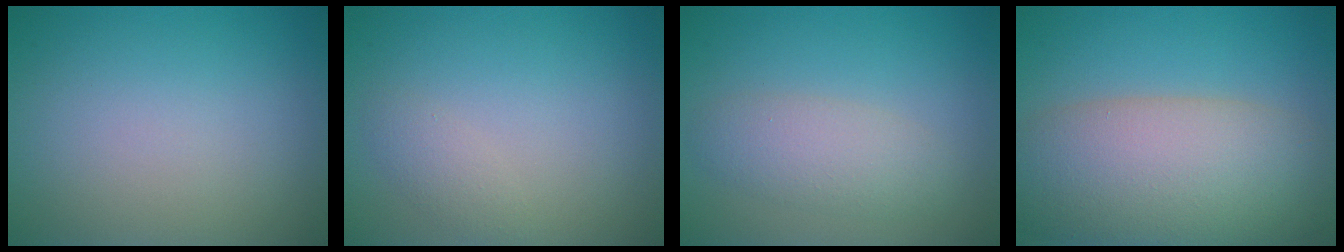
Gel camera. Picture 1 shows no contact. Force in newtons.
{"total": 1.3, "press": 1.3, "slide": 0.1}
{"total": 3.0, "press": 3.0, "slide": 0.2}
{"total": 10.2, "press": 10.1, "slide": 0.9}